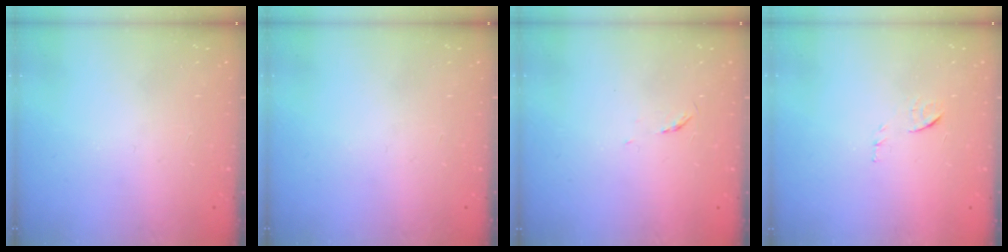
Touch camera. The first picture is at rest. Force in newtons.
{"total": 0.0}
{"total": 3.1, "press": 3.0, "slide": 0.5}
{"total": 6.9, "press": 6.9, "slide": 0.7}